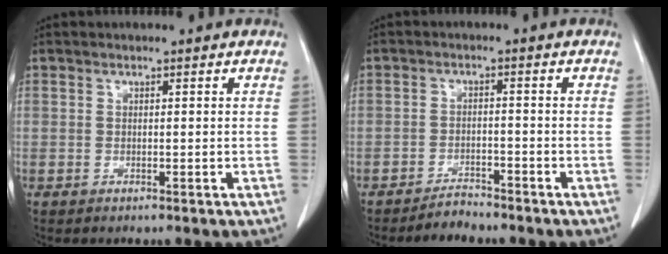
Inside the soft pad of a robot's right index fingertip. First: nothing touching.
{"total": 2.7, "force": [-2.7, 0.5, 0.4], "torque": [-0.007, -0.006, -0.046]}